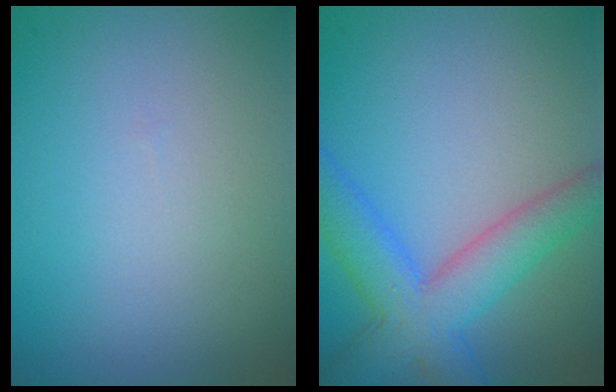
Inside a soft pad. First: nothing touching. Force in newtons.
{"total": 6.8, "press": 6.8, "slide": 0.2}